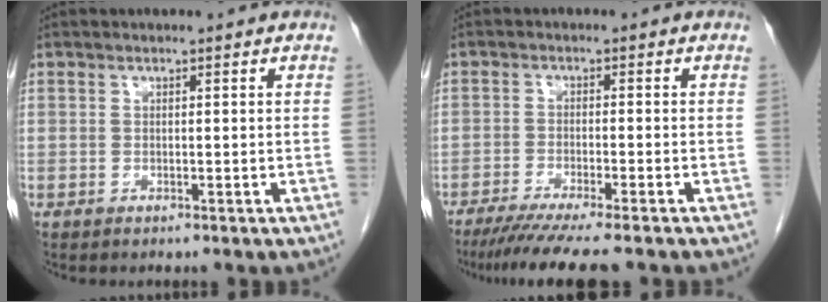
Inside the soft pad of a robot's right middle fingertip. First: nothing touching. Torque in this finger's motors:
{"motor_torque": [0.26, -0.12, 0.09, 0.07]}